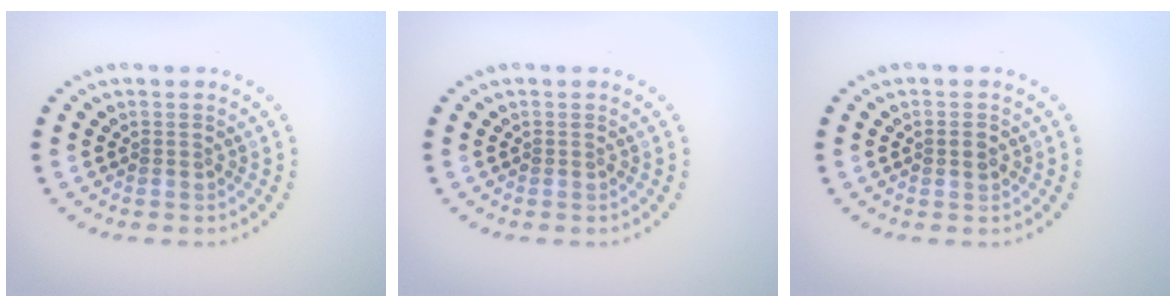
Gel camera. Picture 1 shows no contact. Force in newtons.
{"total": 0.0}
{"total": 1.4, "press": 1.4, "slide": 0.1}